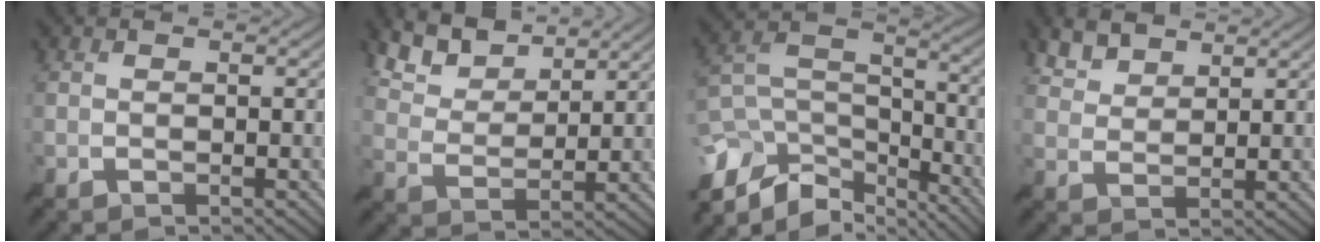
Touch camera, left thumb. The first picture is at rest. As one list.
[{"total": 8.6, "force": [6.8, 3.0, 4.3], "torque": [-0.109, 0.008, 0.128]}, {"total": 12.8, "force": [-7.9, 7.3, 6.9], "torque": [-0.177, -0.017, -0.136]}, {"total": 4.4, "force": [3.6, 1.8, 1.9], "torque": [-0.047, 0.006, 0.079]}]